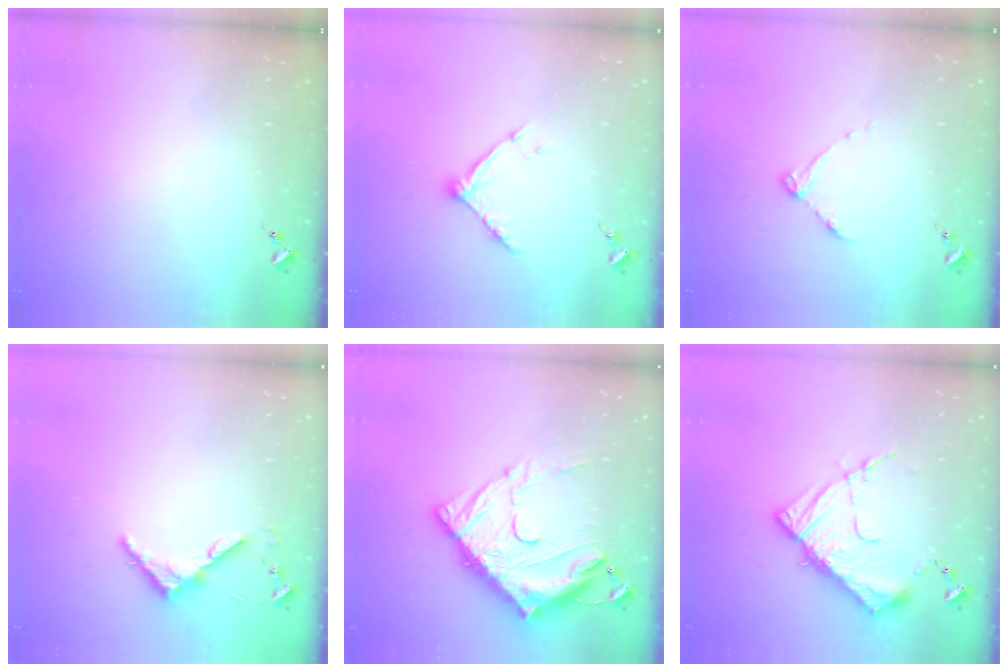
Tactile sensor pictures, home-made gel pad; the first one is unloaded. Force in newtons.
{"total": 9.3, "press": 9.3, "slide": 0.4}
{"total": 4.9, "press": 4.8, "slide": 0.7}
{"total": 4.6, "press": 4.6, "slide": 0.4}
{"total": 21.5, "press": 21.4, "slide": 2.1}
{"total": 14.8, "press": 14.7, "slide": 1.4}